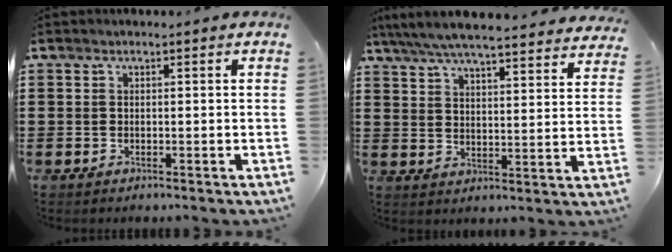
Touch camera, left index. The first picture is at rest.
{"total": 6.3, "force": [5.9, -0.1, 2.4], "torque": [-0.070, -0.035, 0.101]}